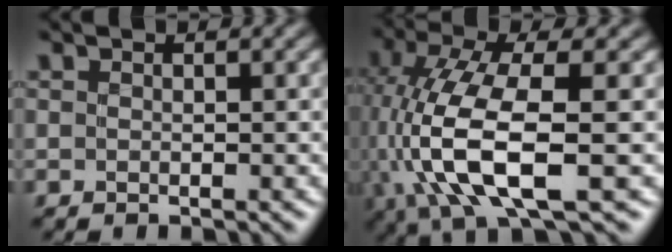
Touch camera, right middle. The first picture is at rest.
{"total": 10.6, "force": [-2.5, 4.0, 9.5], "torque": [-0.211, -0.011, -0.047]}